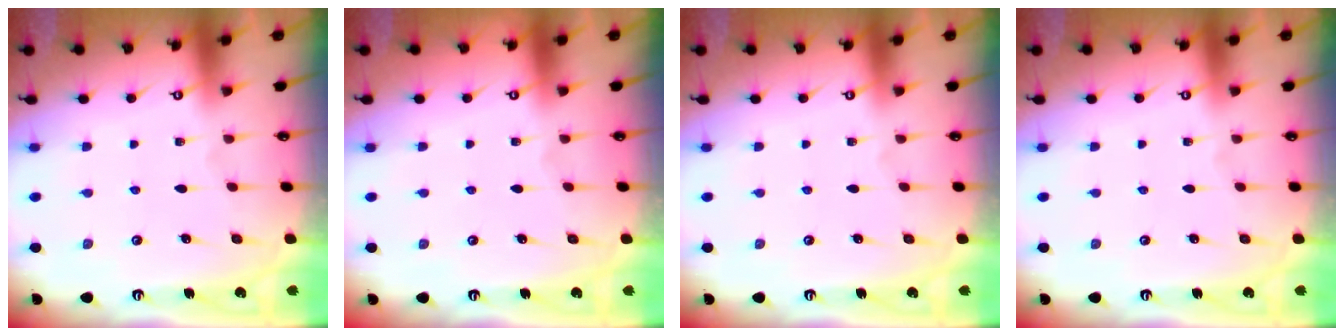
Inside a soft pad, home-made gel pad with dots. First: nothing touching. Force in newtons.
{"total": 0.0}
{"total": 0.0}
{"total": 0.0}